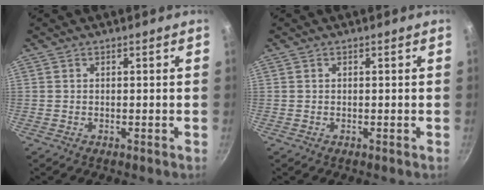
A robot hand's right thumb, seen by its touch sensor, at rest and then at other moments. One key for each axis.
{"total": 0.0}